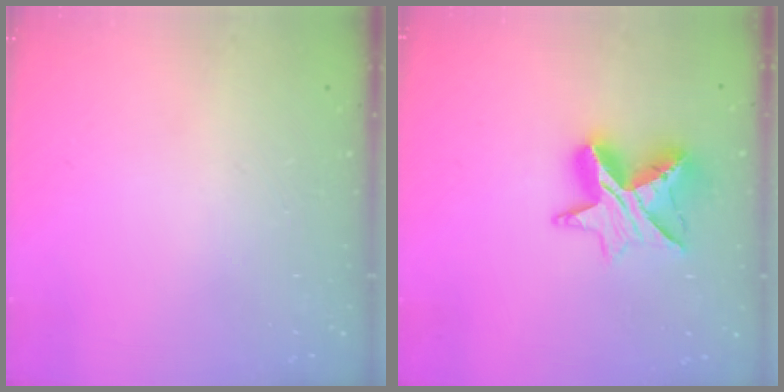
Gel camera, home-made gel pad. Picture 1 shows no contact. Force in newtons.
{"total": 11.5, "press": 11.5, "slide": 0.8}